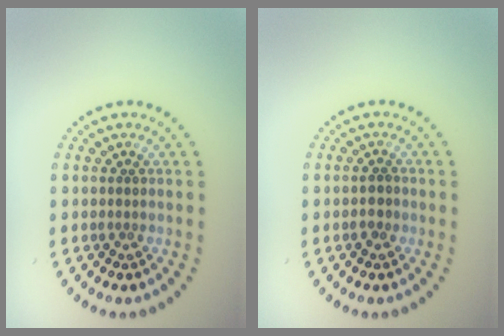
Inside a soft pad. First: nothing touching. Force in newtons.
{"total": 1.3, "press": 1.2, "slide": 0.4}